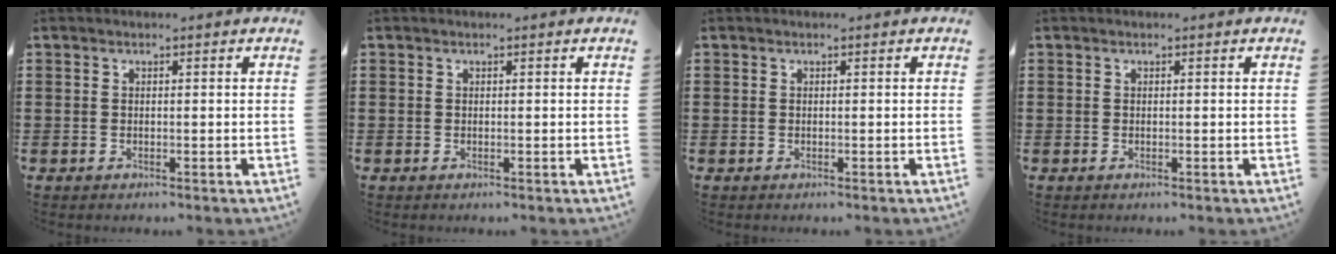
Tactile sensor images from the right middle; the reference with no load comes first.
{"total": 0.0}
{"total": 0.0}
{"total": 0.0}